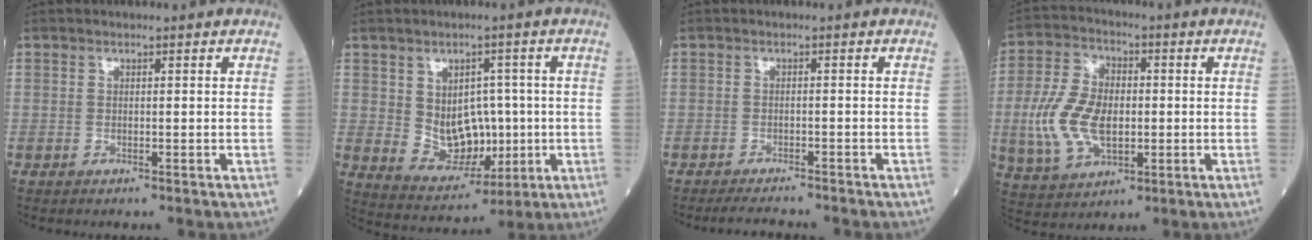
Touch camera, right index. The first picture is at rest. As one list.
[{"total": 9.0, "force": [0.3, 6.2, 6.5], "torque": [-0.105, 0.009, 0.025]}, {"total": 5.1, "force": [-4.8, 0.1, 1.8], "torque": [-0.024, -0.013, -0.071]}, {"total": 11.9, "force": [-1.2, 7.0, 9.5], "torque": [-0.214, 0.011, -0.018]}]